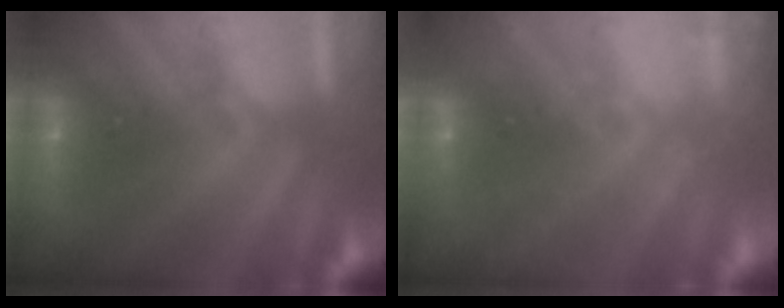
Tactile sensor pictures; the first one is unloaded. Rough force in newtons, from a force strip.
{"total": 2.3}